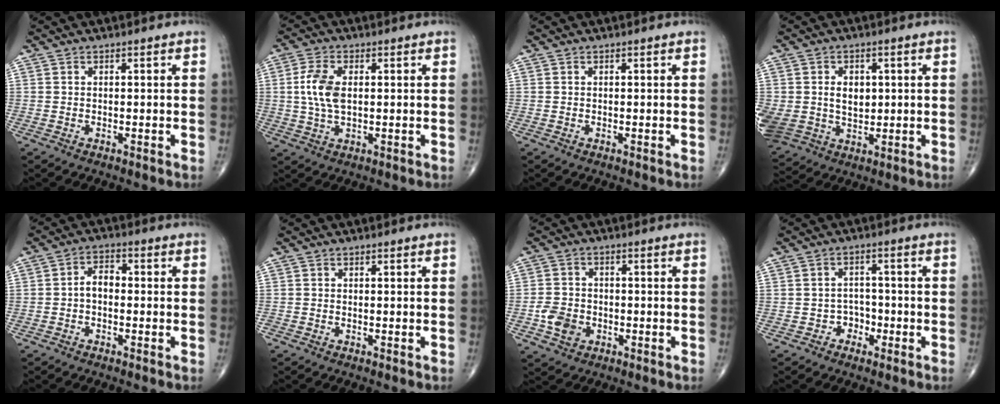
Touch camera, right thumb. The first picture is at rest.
{"total": 7.2, "force": [0.8, 3.8, 6.0], "torque": [-0.131, 0.001, 0.016]}
{"total": 0.0}
{"total": 13.7, "force": [1.3, 10.8, 8.3], "torque": [-0.177, 0.001, 0.049]}
{"total": 3.9, "force": [-0.7, 2.4, 2.9], "torque": [-0.042, 0.021, -0.022]}
{"total": 0.0}
{"total": 5.6, "force": [-1.9, 4.5, 2.9], "torque": [-0.042, 0.012, -0.033]}
{"total": 3.5, "force": [-1.6, 3.0, 0.8], "torque": [0.015, 0.021, -0.032]}